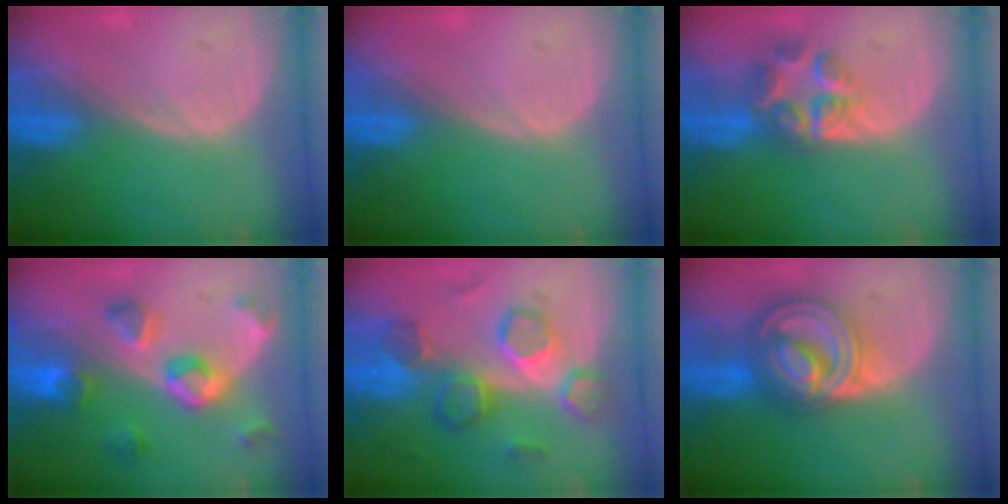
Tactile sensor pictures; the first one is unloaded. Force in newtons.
{"total": 0.0}
{"total": 6.8, "press": 5.8, "slide": 3.4}
{"total": 7.4, "press": 7.4, "slide": 0.4}
{"total": 8.7, "press": 8.5, "slide": 2.1}
{"total": 9.2, "press": 9.2, "slide": 0.6}